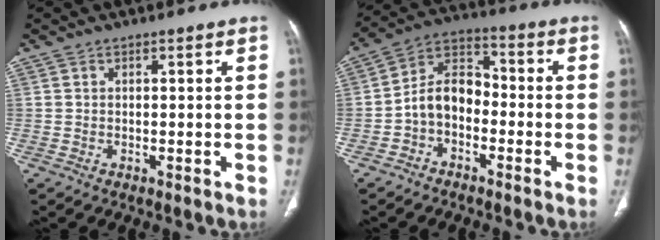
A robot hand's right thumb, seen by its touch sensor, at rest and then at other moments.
{"total": 8.1, "force": [-2.5, 5.5, 5.3], "torque": [-0.078, 0.041, -0.060]}